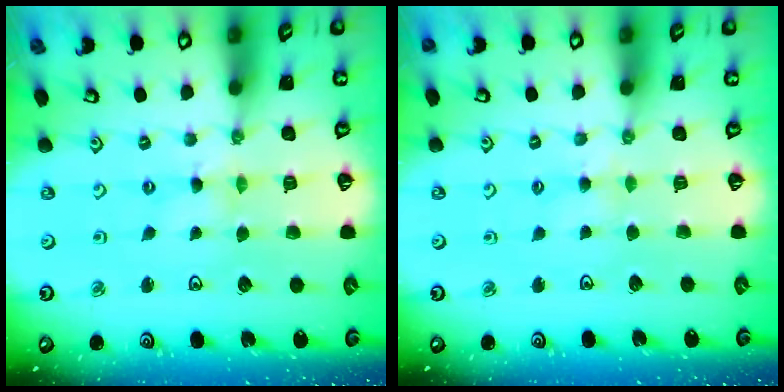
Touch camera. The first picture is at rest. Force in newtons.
{"total": 2.8, "press": 2.8, "slide": 0.5}